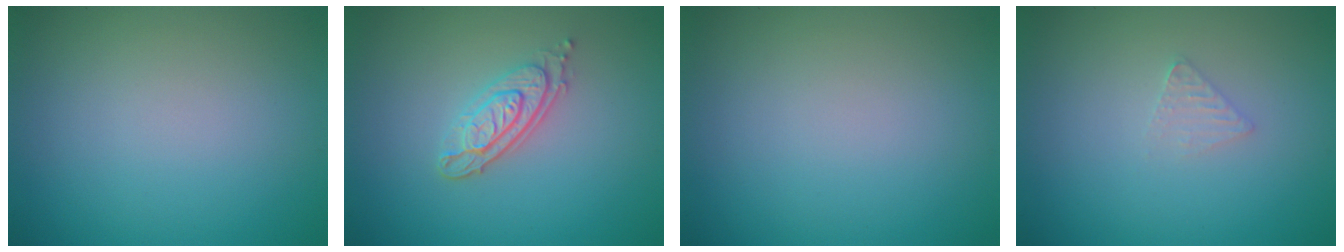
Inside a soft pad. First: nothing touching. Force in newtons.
{"total": 3.1, "press": 2.6, "slide": 1.7}
{"total": 0.0}
{"total": 1.0, "press": 1.0, "slide": 0.1}